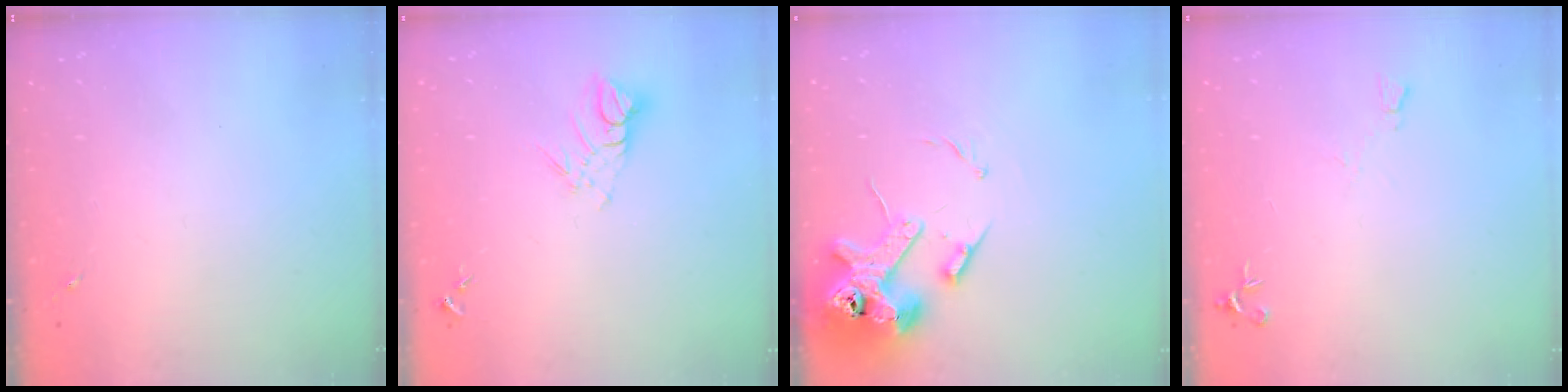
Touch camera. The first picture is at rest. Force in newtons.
{"total": 7.9, "press": 7.9, "slide": 0.5}
{"total": 14.4, "press": 14.2, "slide": 2.1}
{"total": 4.4, "press": 4.3, "slide": 0.9}